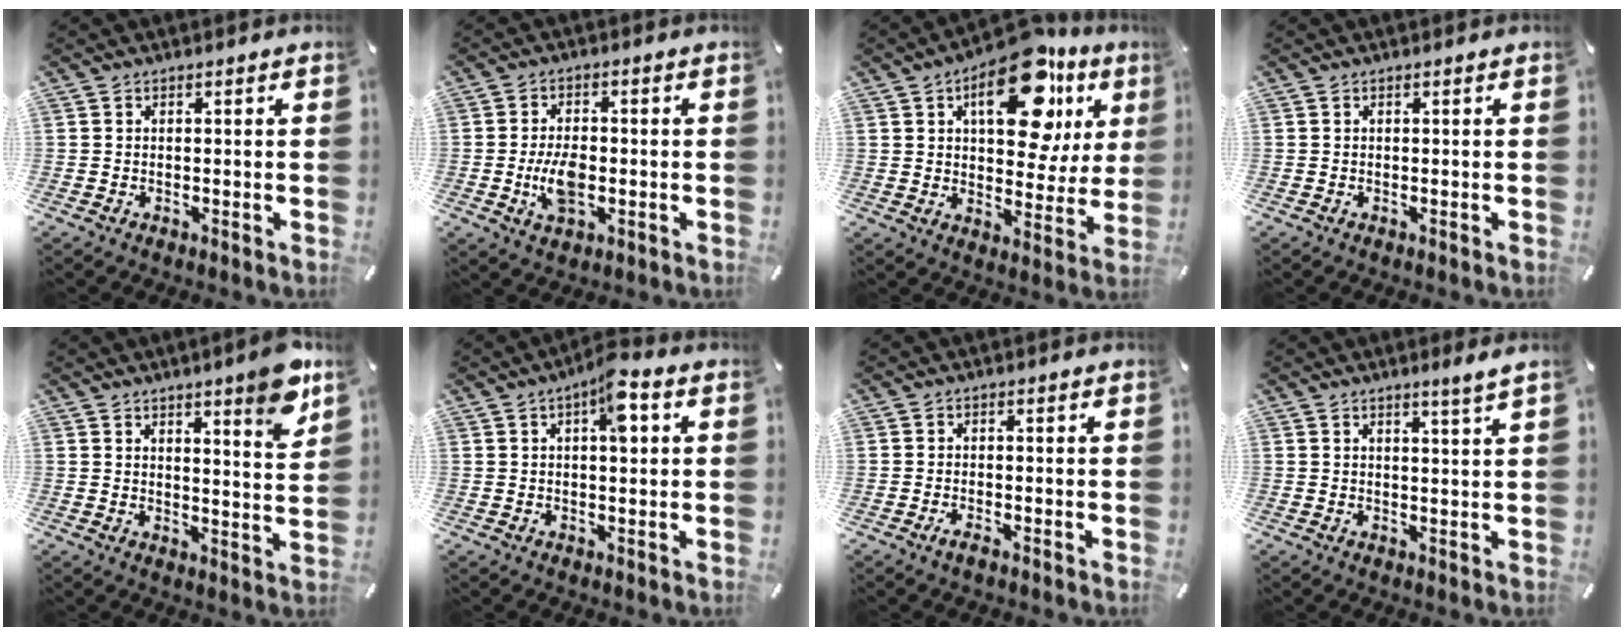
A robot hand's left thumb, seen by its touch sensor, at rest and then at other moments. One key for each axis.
{"total": 7.2, "fx": -1.3, "fy": 4.2, "fz": 5.7, "tx": -0.114, "ty": -0.001, "tz": -0.026}
{"total": 20.9, "fx": 9.9, "fy": 11.1, "fz": 14.7, "tx": -0.196, "ty": -0.049, "tz": 0.160}
{"total": 0.0}
{"total": 8.5, "fx": 6.5, "fy": 1.6, "fz": 5.1, "tx": -0.060, "ty": -0.046, "tz": 0.105}
{"total": 6.7, "fx": 2.1, "fy": 2.6, "fz": 5.8, "tx": -0.076, "ty": -0.004, "tz": 0.027}
{"total": 1.6, "fx": -0.9, "fy": 0.5, "fz": 1.3, "tx": -0.021, "ty": 0.001, "tz": -0.016}
{"total": 2.8, "fx": 2.3, "fy": -0.5, "fz": 1.5, "tx": -0.033, "ty": -0.014, "tz": 0.039}